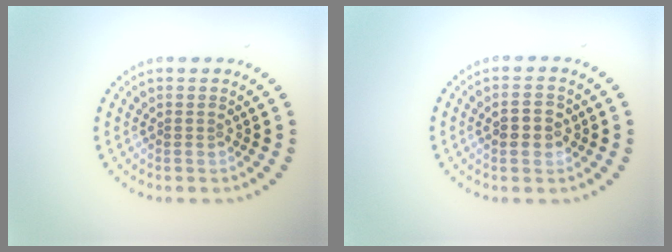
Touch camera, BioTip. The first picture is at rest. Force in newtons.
{"total": 2.2, "press": 2.1, "slide": 0.1}